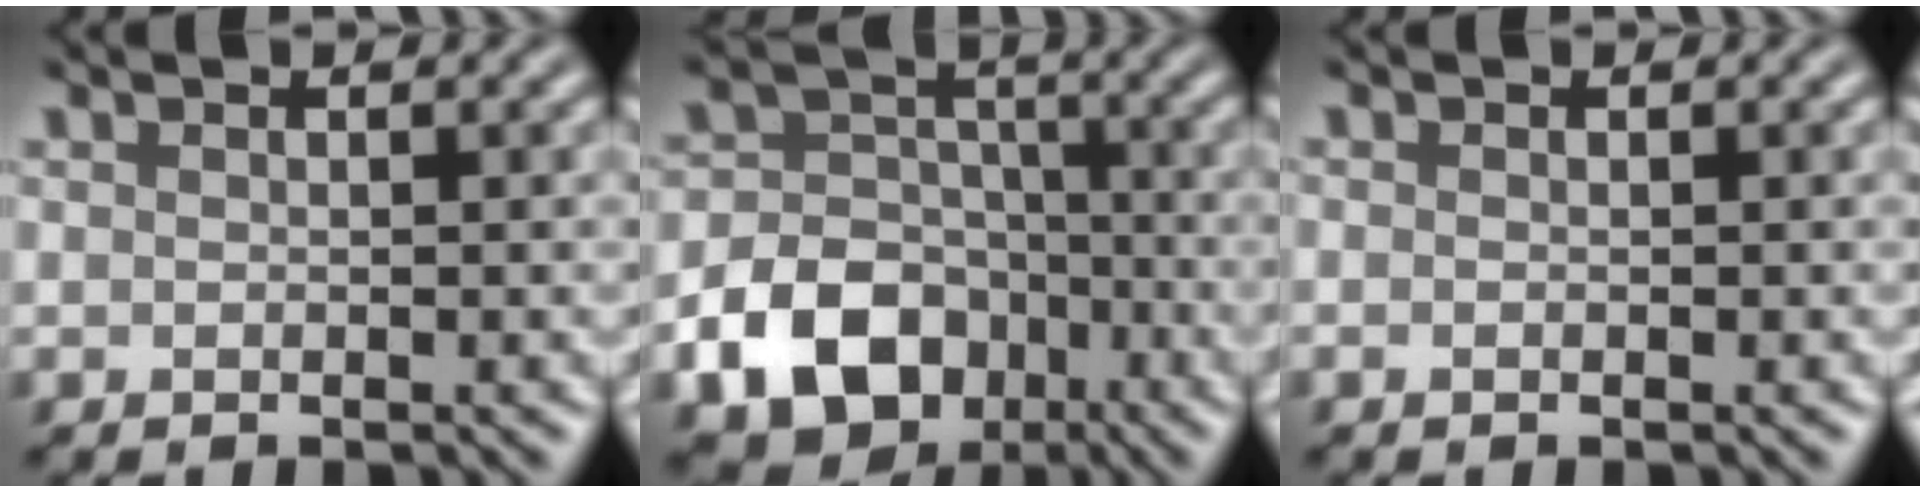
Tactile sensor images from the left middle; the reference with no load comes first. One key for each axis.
{"total": 12.2, "fx": -6.0, "fy": 9.5, "fz": 4.6, "tx": -0.076, "ty": -0.036, "tz": -0.121}
{"total": 0.0}